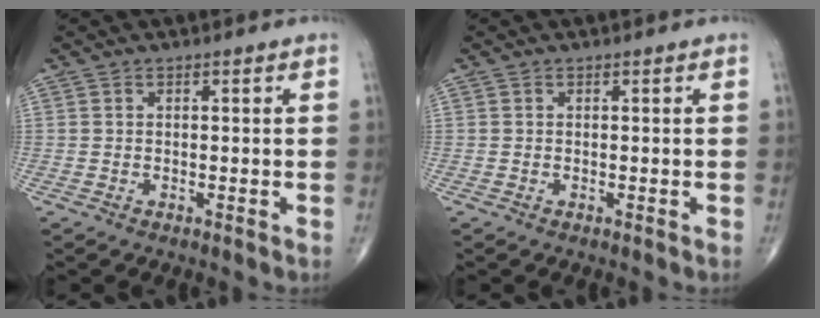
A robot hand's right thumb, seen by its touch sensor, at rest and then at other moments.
{"total": 0.0}